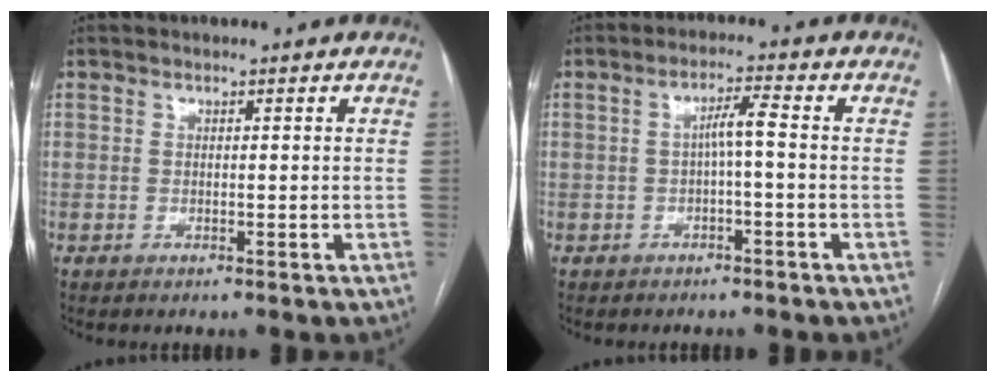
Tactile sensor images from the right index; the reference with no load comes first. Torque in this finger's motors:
{"motor_torque": [0.68, -0.15, 0.08, 0.07]}